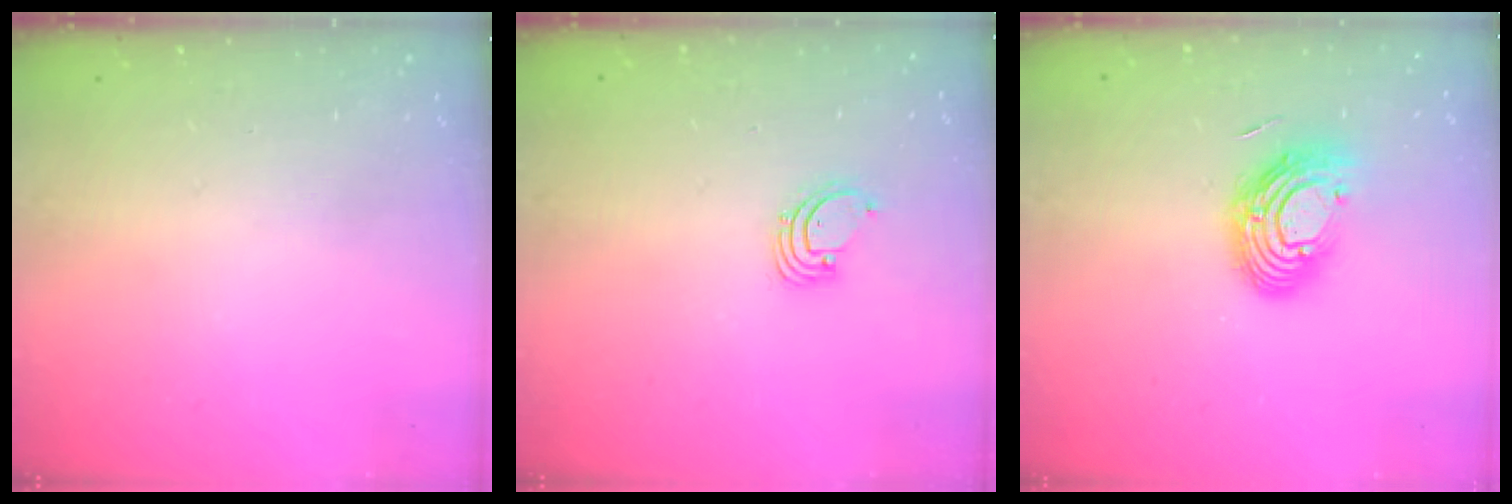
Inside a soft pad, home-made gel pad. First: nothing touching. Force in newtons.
{"total": 1.4, "press": 1.4, "slide": 0.1}
{"total": 12.0, "press": 12.0, "slide": 1.1}